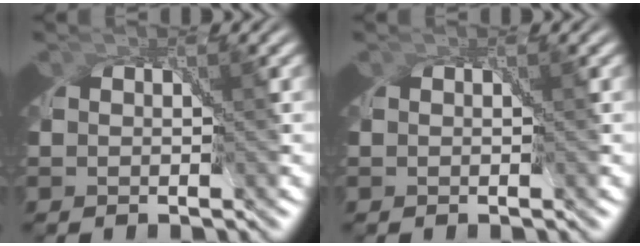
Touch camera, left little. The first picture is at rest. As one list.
[{"total": 0.0}]